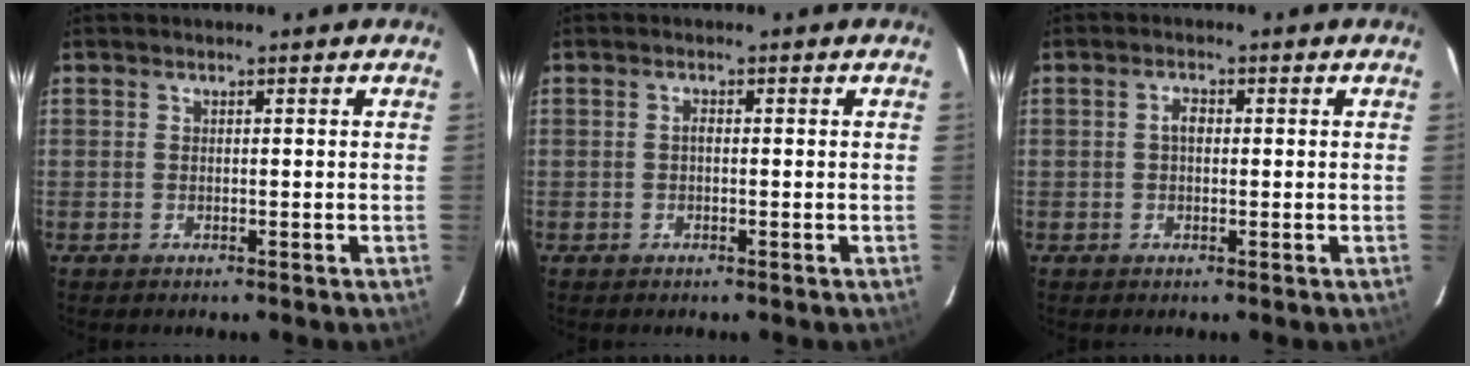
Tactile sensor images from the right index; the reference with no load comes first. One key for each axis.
{"total": 0.7, "fx": -0.2, "fy": 0.4, "fz": 0.6, "tx": -0.010, "ty": 0.005, "tz": -0.004}
{"total": 1.8, "fx": 0.1, "fy": 1.2, "fz": 1.4, "tx": -0.027, "ty": 0.008, "tz": -0.001}